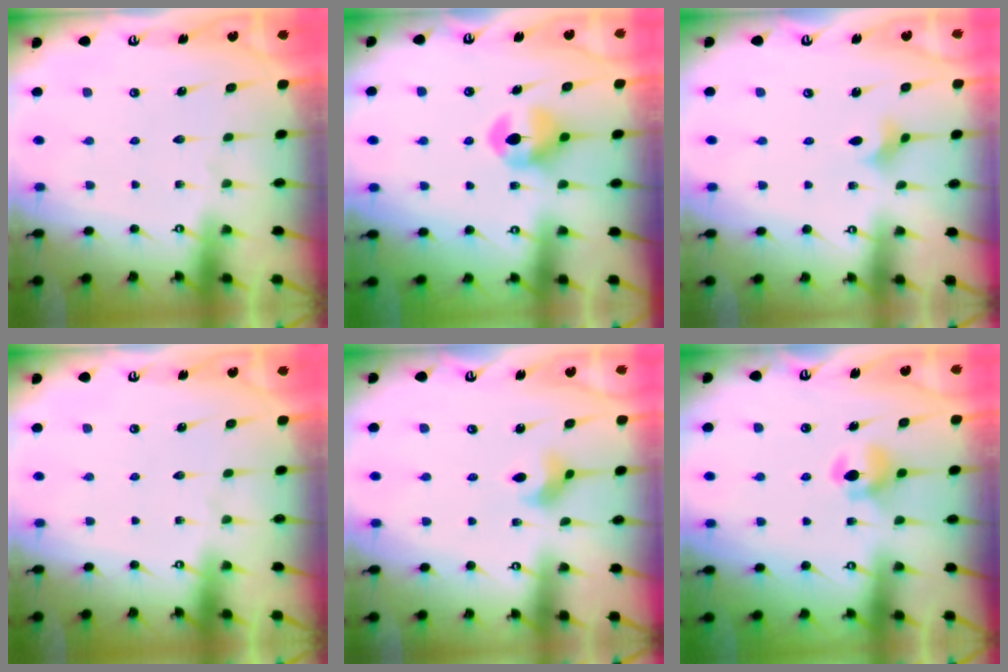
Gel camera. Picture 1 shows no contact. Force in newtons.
{"total": 8.5, "press": 8.4, "slide": 0.4}
{"total": 2.6, "press": 2.5, "slide": 0.7}
{"total": 0.0}
{"total": 3.9, "press": 3.9, "slide": 0.7}
{"total": 6.6, "press": 6.5, "slide": 0.6}